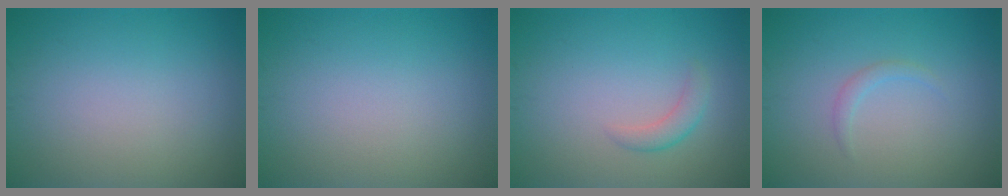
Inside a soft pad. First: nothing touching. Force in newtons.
{"total": 0.0}
{"total": 1.5, "press": 1.5, "slide": 0.1}
{"total": 0.9, "press": 0.9, "slide": 0.1}